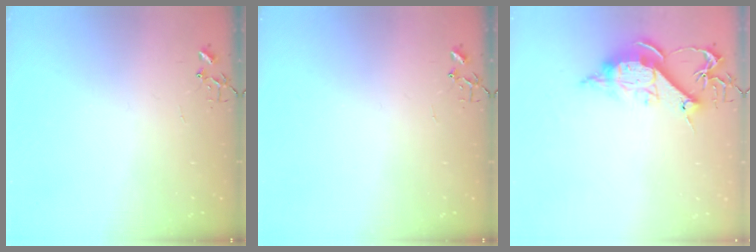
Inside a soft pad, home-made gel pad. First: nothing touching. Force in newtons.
{"total": 0.0}
{"total": 12.5, "press": 12.5, "slide": 0.2}